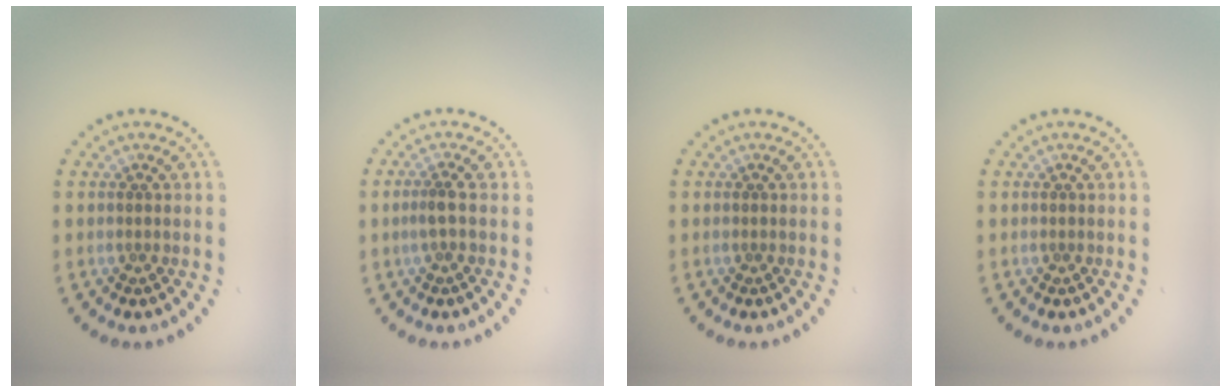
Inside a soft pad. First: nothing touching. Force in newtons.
{"total": 1.4, "press": 1.0, "slide": 0.9}
{"total": 0.0}
{"total": 0.0}